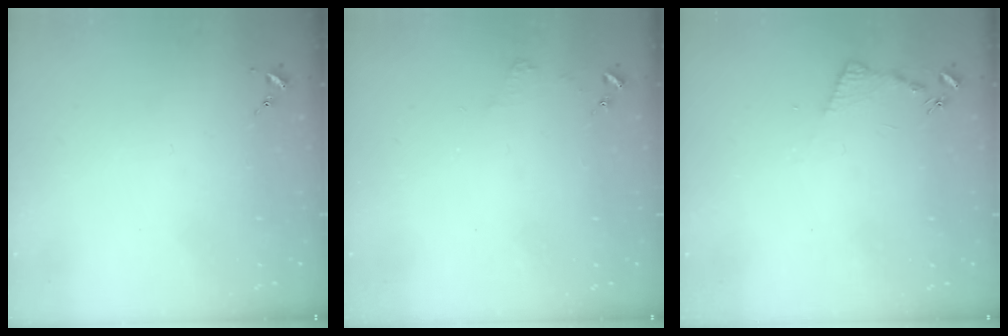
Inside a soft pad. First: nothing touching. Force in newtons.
{"total": 4.5, "press": 4.5, "slide": 0.5}
{"total": 6.8, "press": 6.7, "slide": 0.7}